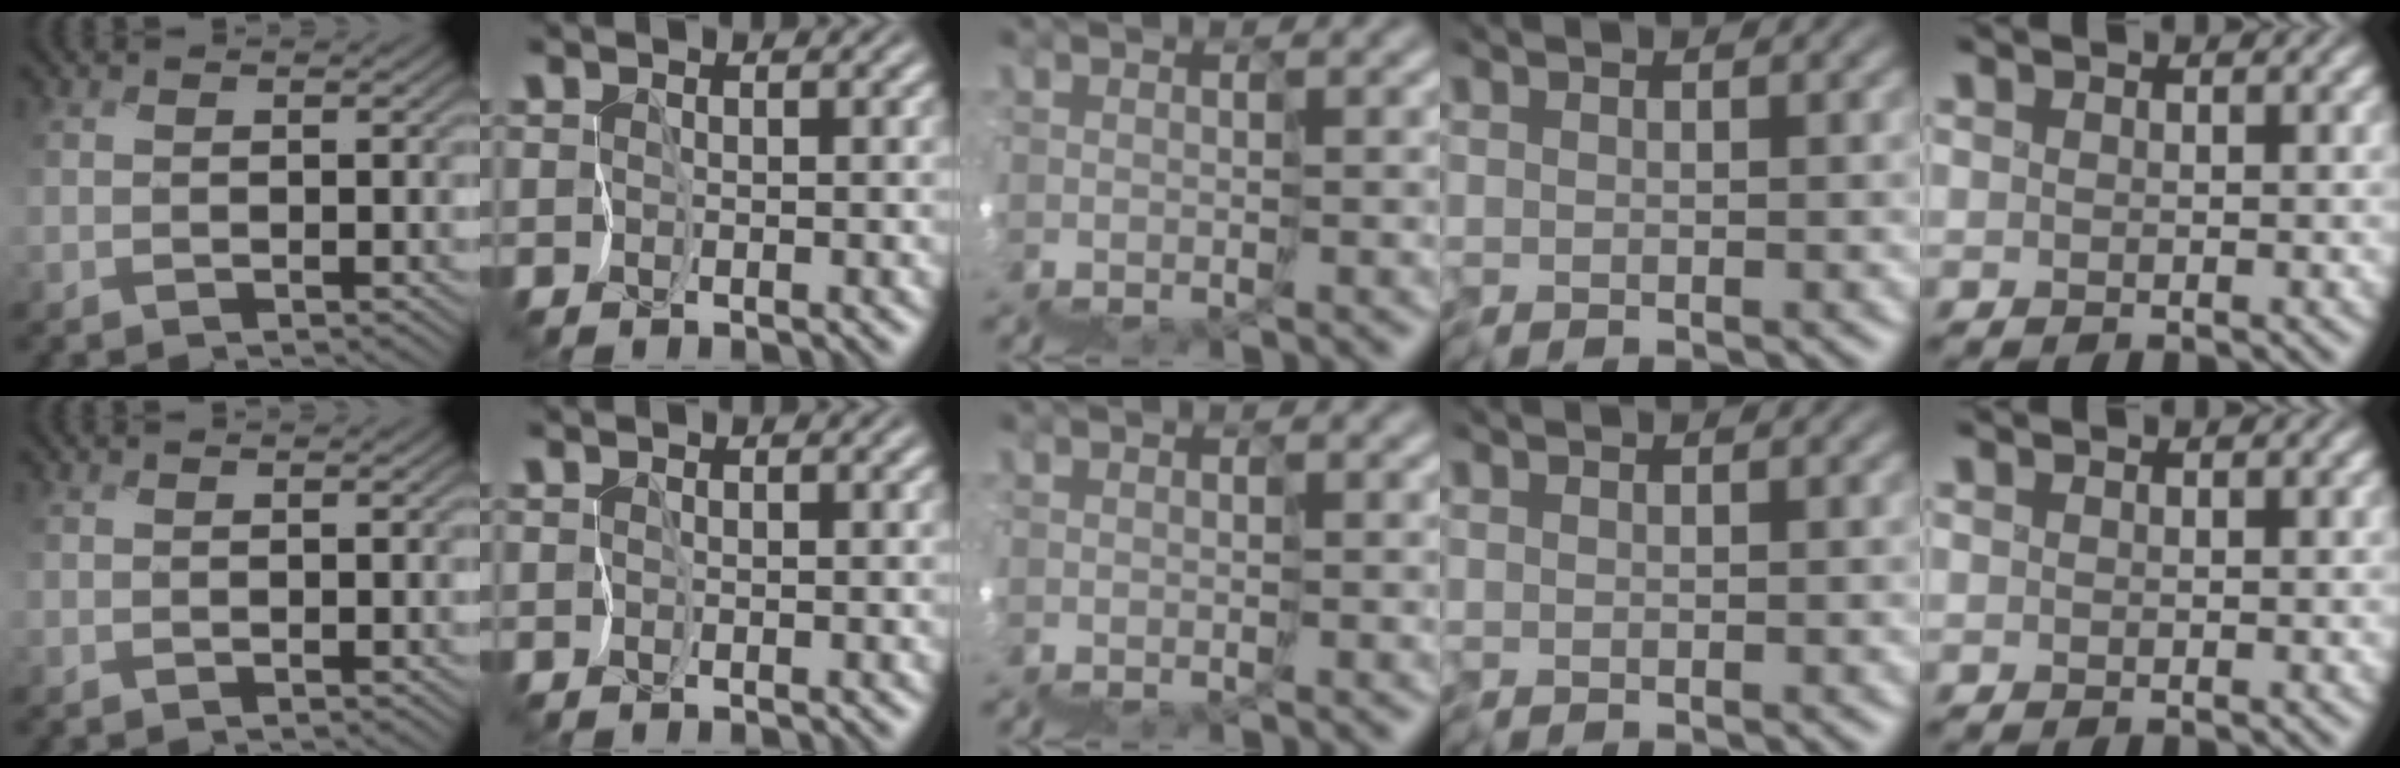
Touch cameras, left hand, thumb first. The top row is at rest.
{}